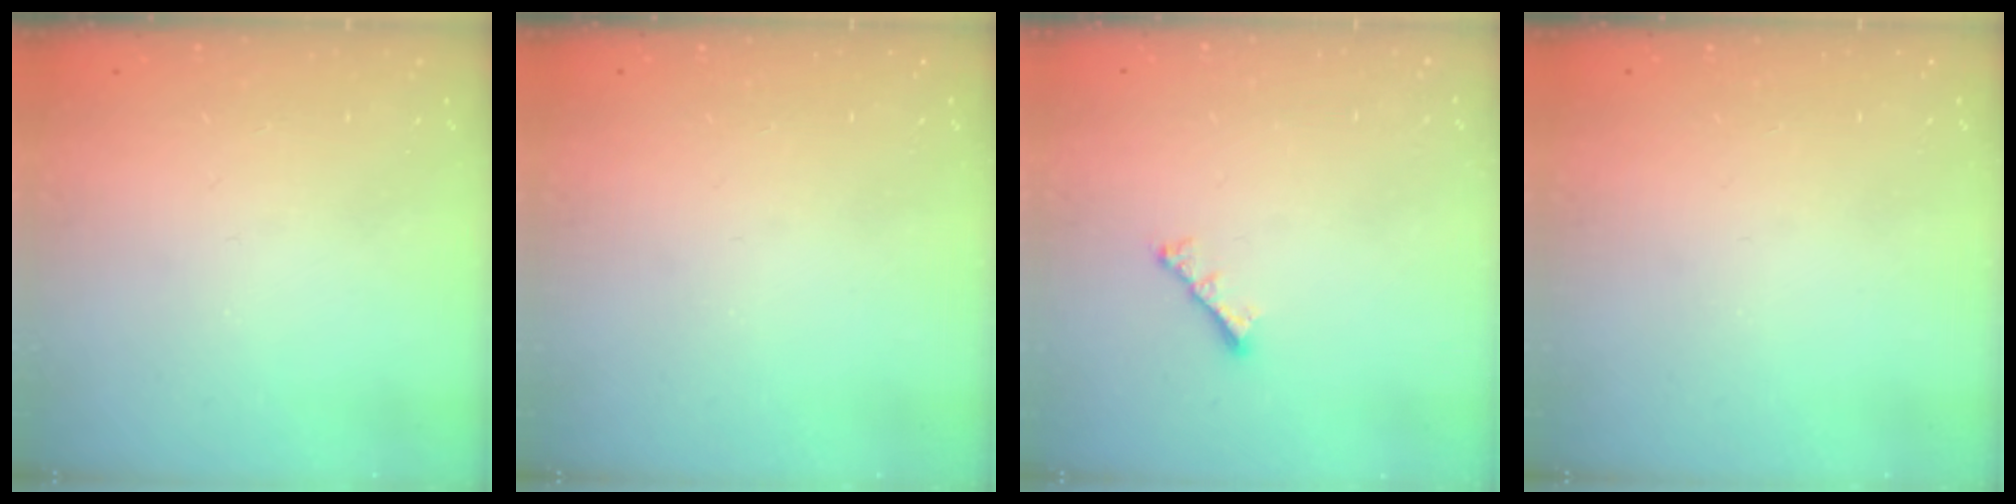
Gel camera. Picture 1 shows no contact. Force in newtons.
{"total": 0.0}
{"total": 2.8, "press": 2.7, "slide": 0.6}
{"total": 0.0}